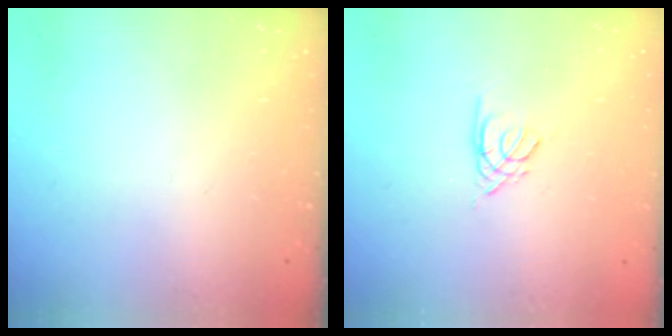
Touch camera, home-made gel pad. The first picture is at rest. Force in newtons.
{"total": 2.6, "press": 2.6, "slide": 0.3}